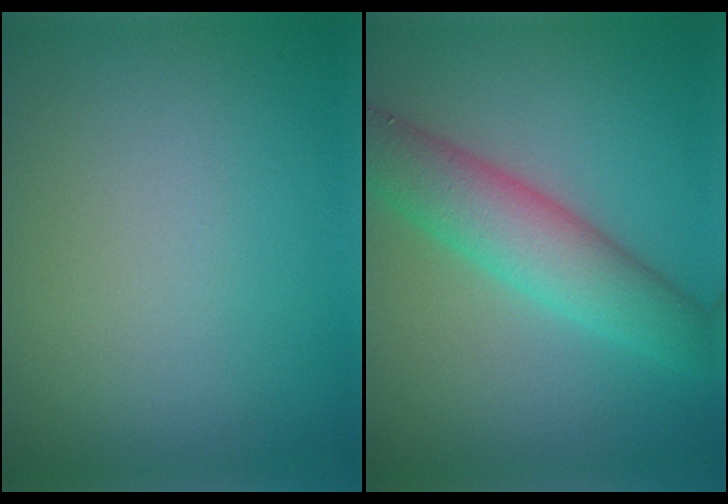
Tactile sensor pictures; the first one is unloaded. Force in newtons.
{"total": 5.9, "press": 5.9, "slide": 0.0}